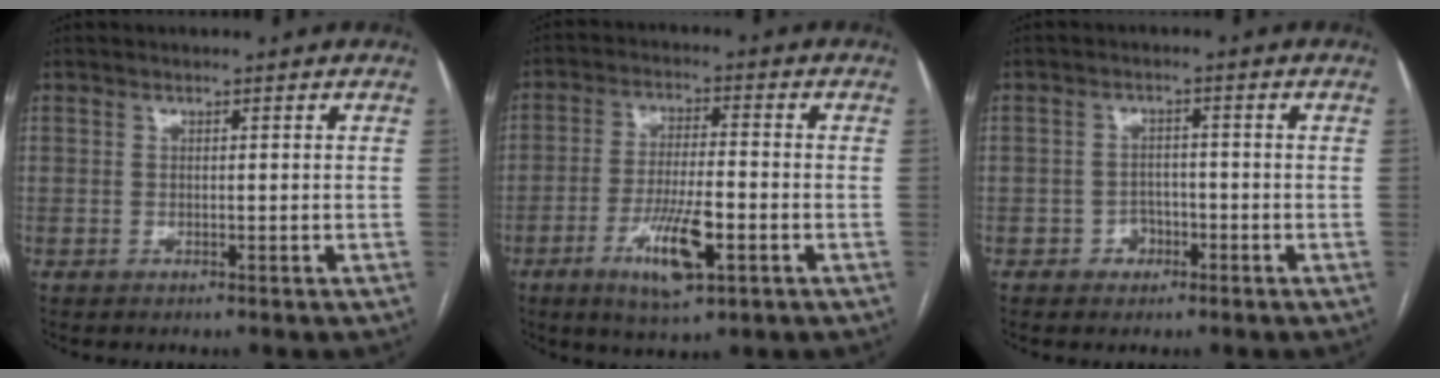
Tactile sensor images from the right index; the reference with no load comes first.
{"total": 9.8, "force": [-4.0, 2.2, 8.7], "torque": [-0.165, -0.010, -0.065]}
{"total": 2.8, "force": [-1.4, 2.2, 0.9], "torque": [-0.003, 0.011, -0.021]}